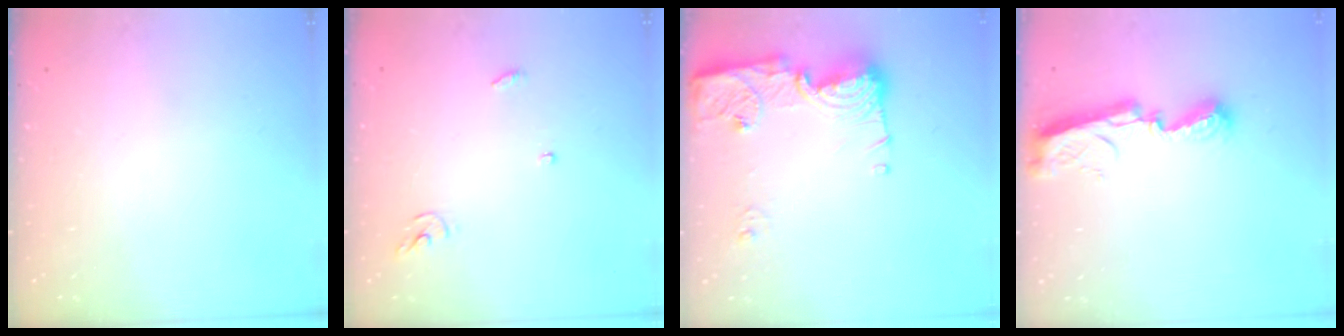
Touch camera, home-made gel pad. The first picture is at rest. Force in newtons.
{"total": 3.9, "press": 3.9, "slide": 0.4}
{"total": 14.7, "press": 14.6, "slide": 1.6}
{"total": 9.1, "press": 9.1, "slide": 0.6}